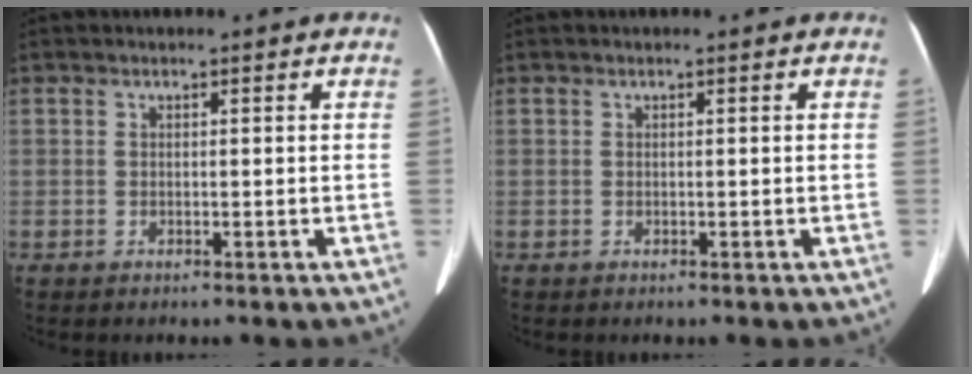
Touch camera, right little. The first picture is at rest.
{"total": 0.0}